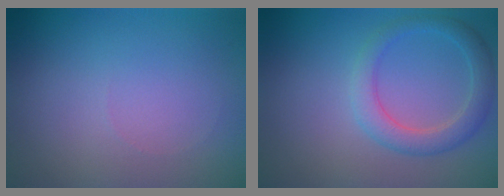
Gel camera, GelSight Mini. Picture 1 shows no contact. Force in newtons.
{"total": 3.1, "press": 3.1, "slide": 0.1}